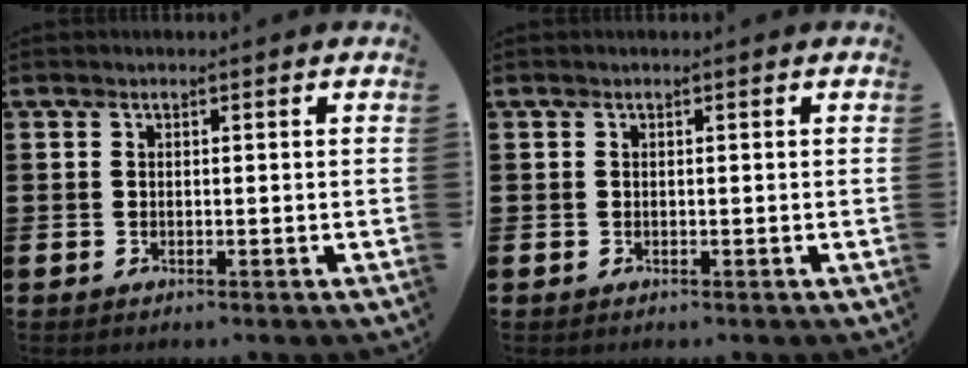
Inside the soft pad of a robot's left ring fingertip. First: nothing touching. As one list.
[{"total": 0.0}]